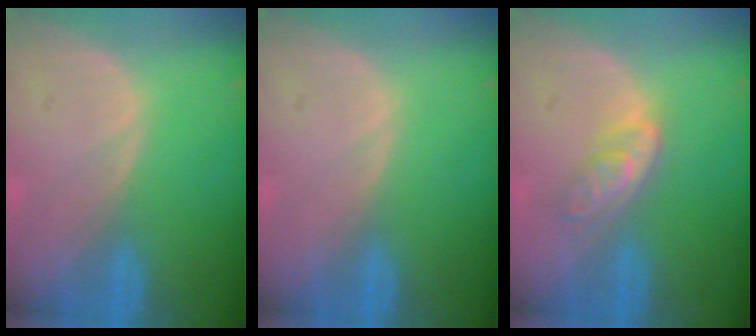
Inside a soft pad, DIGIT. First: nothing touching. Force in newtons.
{"total": 0.0}
{"total": 4.6, "press": 3.9, "slide": 2.5}